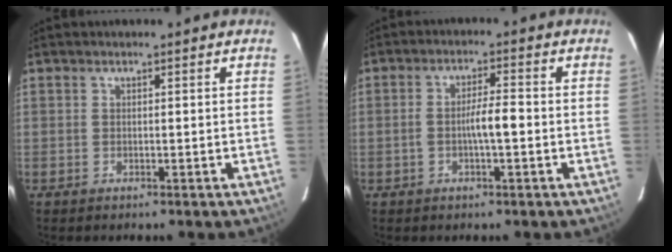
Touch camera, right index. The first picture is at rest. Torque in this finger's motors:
{"motor_torque": [0.16, -0.02, 0.13, 0.09]}